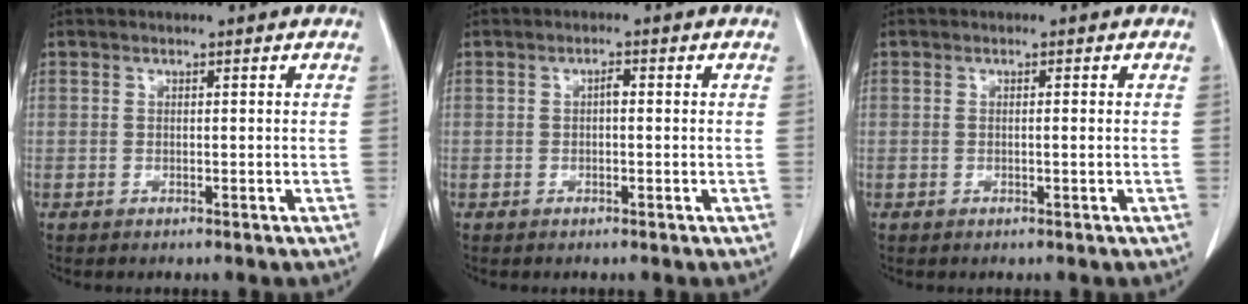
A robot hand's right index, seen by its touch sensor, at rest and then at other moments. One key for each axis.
{"total": 1.1, "fx": 0.0, "fy": 0.4, "fz": 1.0, "tx": -0.018, "ty": 0.003, "tz": -0.002}
{"total": 0.7, "fx": 0.0, "fy": 0.0, "fz": 0.7, "tx": -0.012, "ty": 0.000, "tz": -0.001}